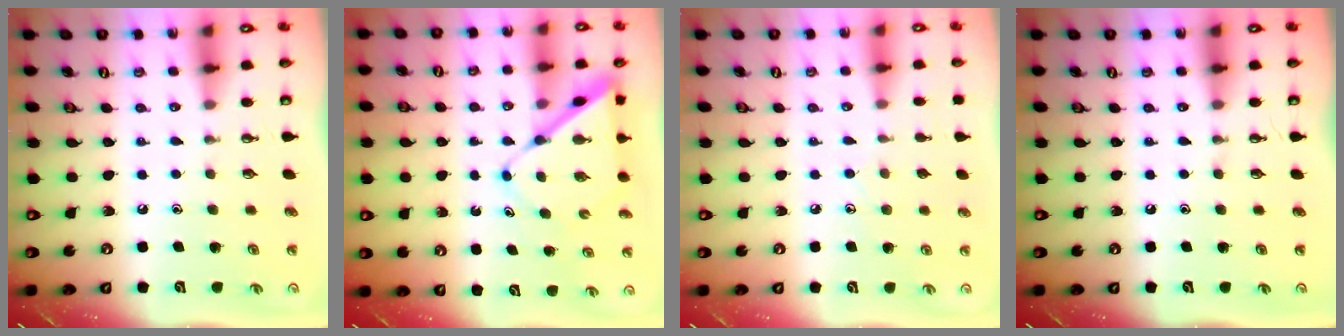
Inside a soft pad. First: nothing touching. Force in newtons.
{"total": 8.2, "press": 8.2, "slide": 0.8}
{"total": 4.8, "press": 4.7, "slide": 0.6}
{"total": 0.0}